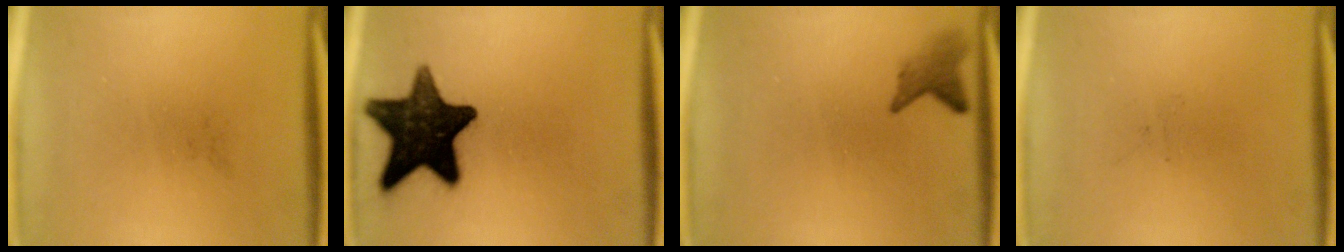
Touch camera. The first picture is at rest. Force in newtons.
{"total": 15.9}
{"total": 2.4}
{"total": 0.0}